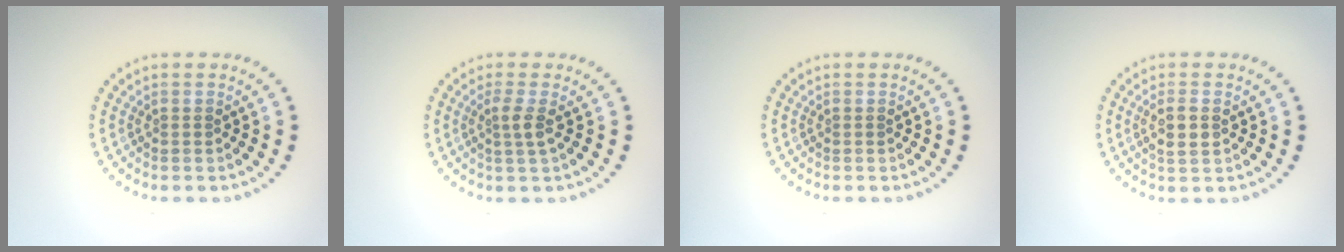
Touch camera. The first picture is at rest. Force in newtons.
{"total": 1.8, "press": 1.3, "slide": 1.2}
{"total": 0.0}
{"total": 2.0, "press": 2.0, "slide": 0.6}